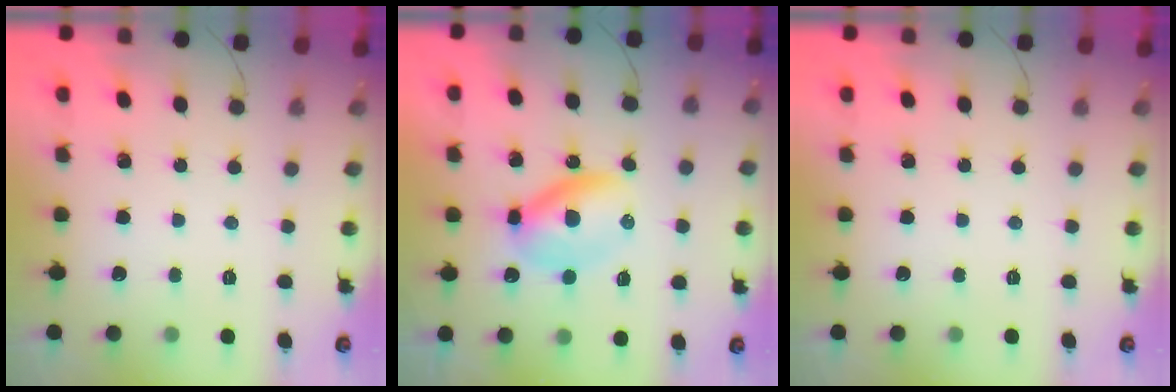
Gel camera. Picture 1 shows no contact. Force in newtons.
{"total": 6.9, "press": 6.9, "slide": 0.5}
{"total": 0.0}